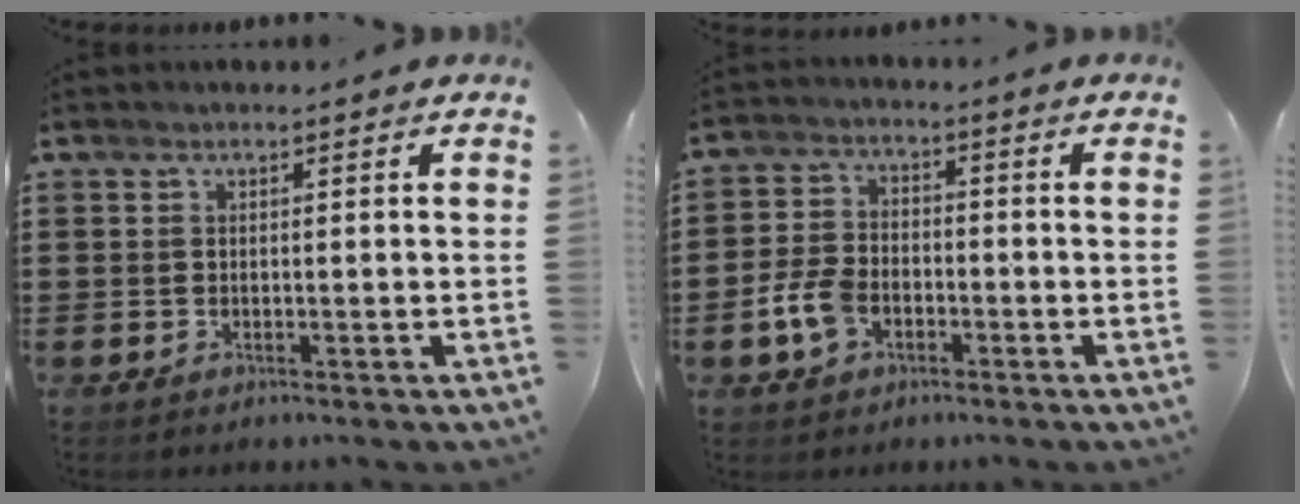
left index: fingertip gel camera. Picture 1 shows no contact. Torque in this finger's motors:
{"motor_torque": [1.25, 0.86, 0.42, 0.10]}